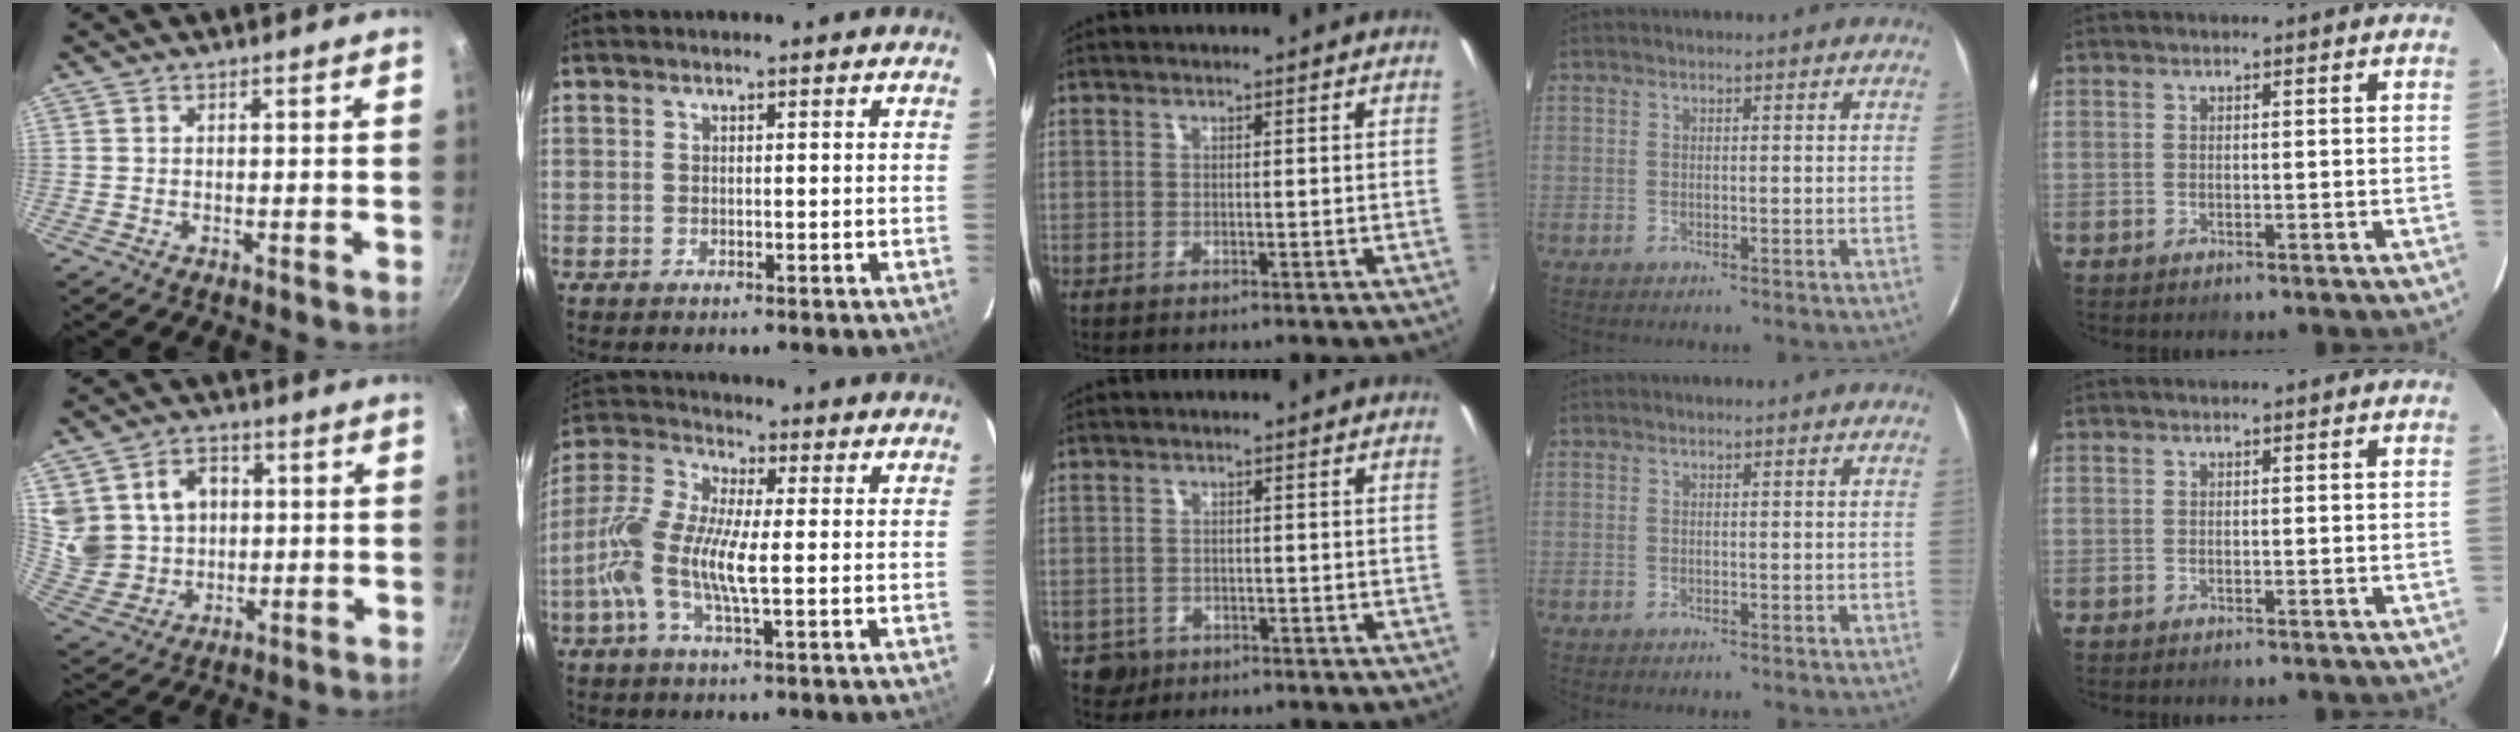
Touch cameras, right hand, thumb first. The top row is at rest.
{"thumb": {"total": 13.4, "force": [2.9, 11.5, 6.3], "torque": [-0.101, -0.006, 0.070]}, "index": {"total": 11.1, "force": [-1.8, 2.4, 10.6], "torque": [-0.232, 0.006, -0.047]}, "middle": {"total": 3.1, "force": [-1.4, 2.6, 0.7], "torque": [-0.021, -0.002, -0.019]}}